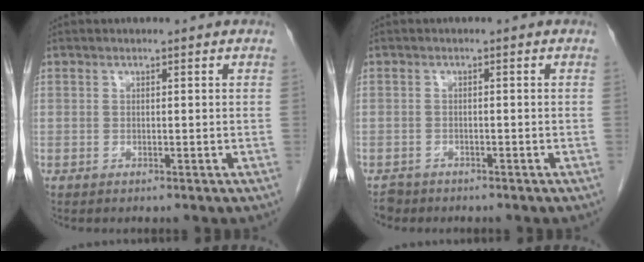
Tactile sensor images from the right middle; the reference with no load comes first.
{"total": 2.1, "force": [-1.8, 1.1, -0.1], "torque": [-0.006, 0.000, -0.030]}